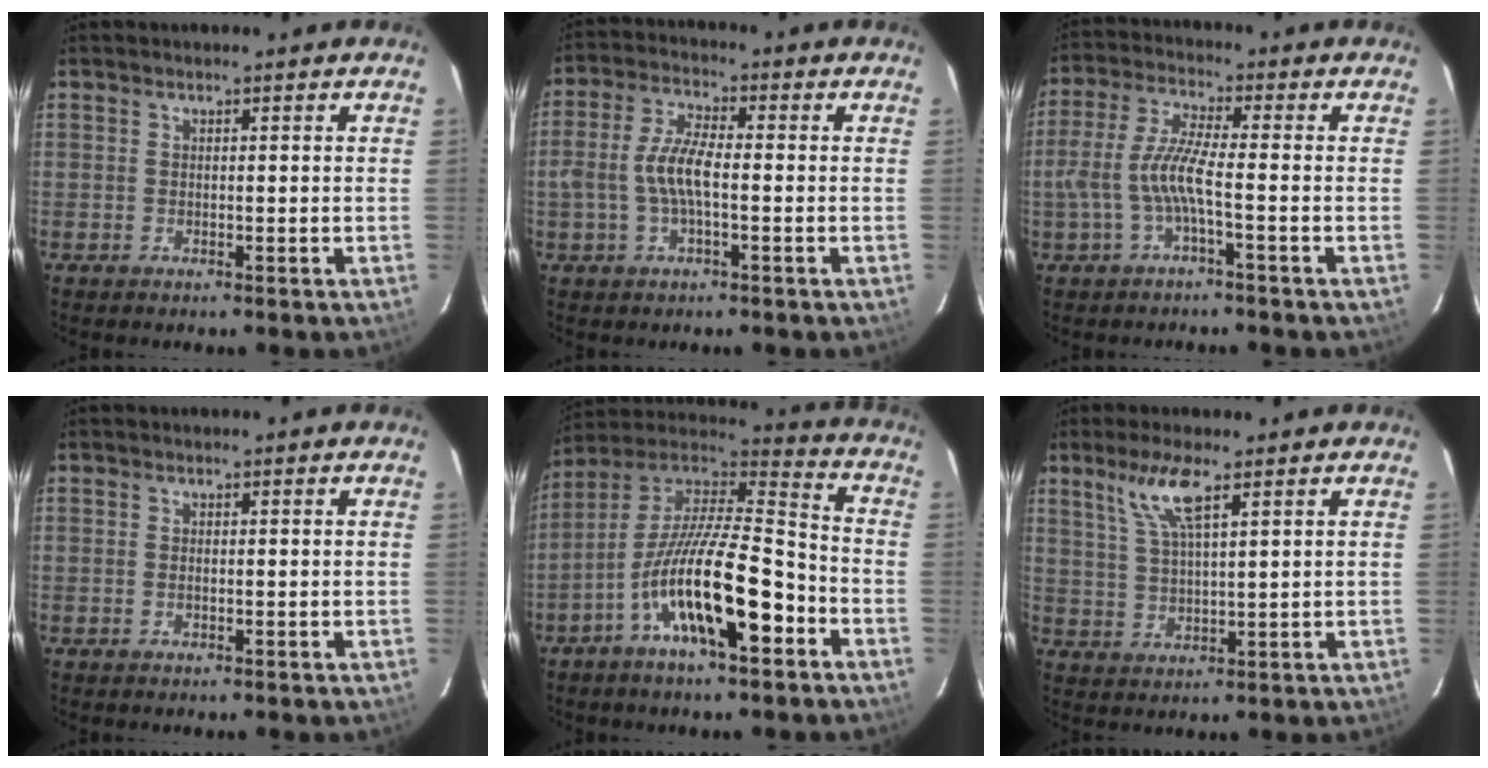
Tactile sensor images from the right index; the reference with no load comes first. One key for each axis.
{"total": 7.2, "fx": -1.3, "fy": 2.3, "fz": 6.7, "tx": -0.141, "ty": 0.010, "tz": -0.026}
{"total": 7.4, "fx": -2.4, "fy": 0.5, "fz": 7.0, "tx": -0.162, "ty": 0.004, "tz": -0.040}
{"total": 0.8, "fx": -0.2, "fy": 0.4, "fz": 0.6, "tx": -0.014, "ty": 0.001, "tz": -0.004}
{"total": 18.7, "fx": -8.4, "fy": 5.1, "fz": 15.9, "tx": -0.285, "ty": -0.016, "tz": -0.156}
{"total": 6.9, "fx": 4.0, "fy": 1.0, "fz": 5.5, "tx": -0.115, "ty": 0.001, "tz": 0.084}